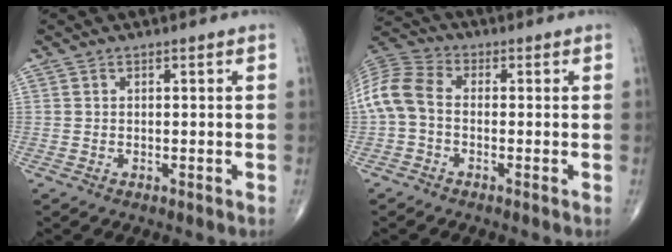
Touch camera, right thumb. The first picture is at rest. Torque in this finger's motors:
{"motor_torque": [-0.35, 0.75, 0.73, -0.24, 0.04]}